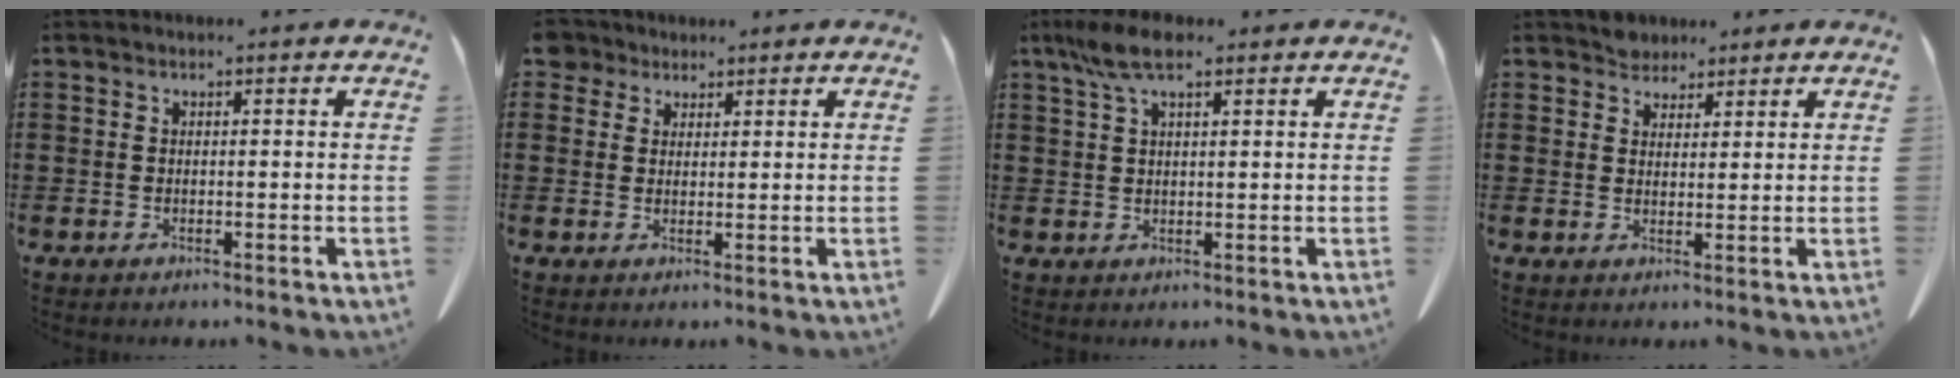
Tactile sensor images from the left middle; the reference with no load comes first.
{"total": 3.1, "force": [2.5, 1.9, 0.6], "torque": [-0.014, 0.004, 0.048]}
{"total": 5.8, "force": [3.1, 1.7, 4.6], "torque": [-0.103, 0.002, 0.055]}
{"total": 2.9, "force": [2.7, 1.0, -0.1], "torque": [-0.008, 0.001, 0.055]}